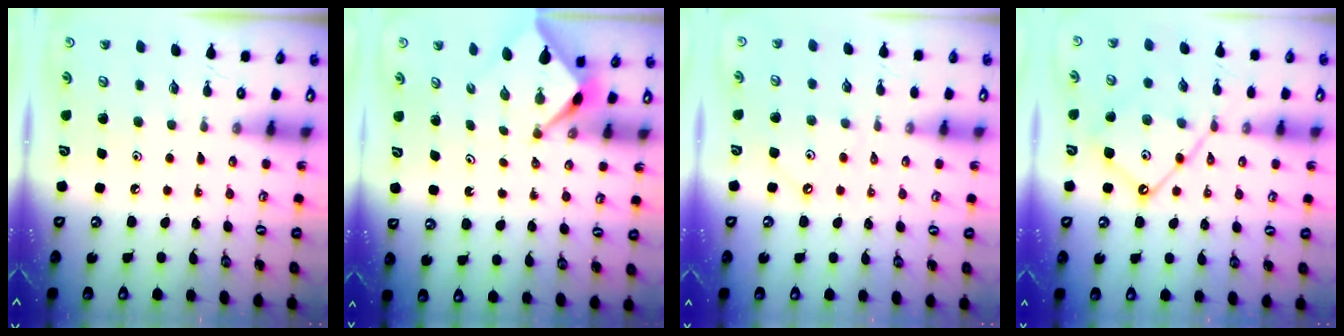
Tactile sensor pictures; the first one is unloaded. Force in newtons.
{"total": 2.4, "press": 2.4, "slide": 0.3}
{"total": 2.5, "press": 2.5, "slide": 0.5}
{"total": 11.9, "press": 11.8, "slide": 1.2}